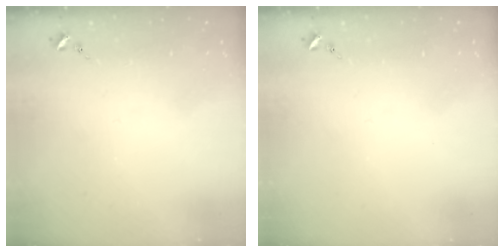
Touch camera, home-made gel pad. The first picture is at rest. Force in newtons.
{"total": 0.0}